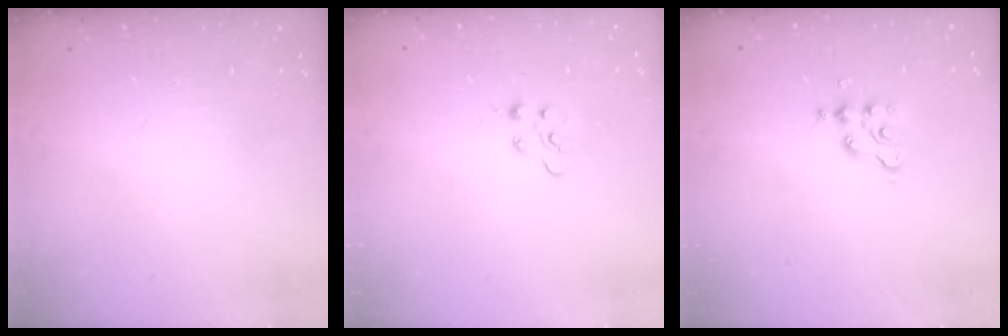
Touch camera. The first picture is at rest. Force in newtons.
{"total": 2.9, "press": 2.9, "slide": 0.3}
{"total": 2.7, "press": 2.6, "slide": 0.3}